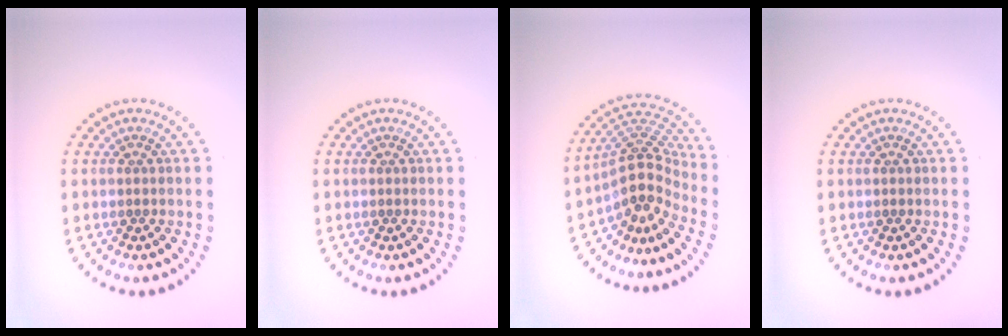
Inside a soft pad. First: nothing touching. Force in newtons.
{"total": 0.0}
{"total": 4.5, "press": 3.1, "slide": 3.2}
{"total": 0.0}